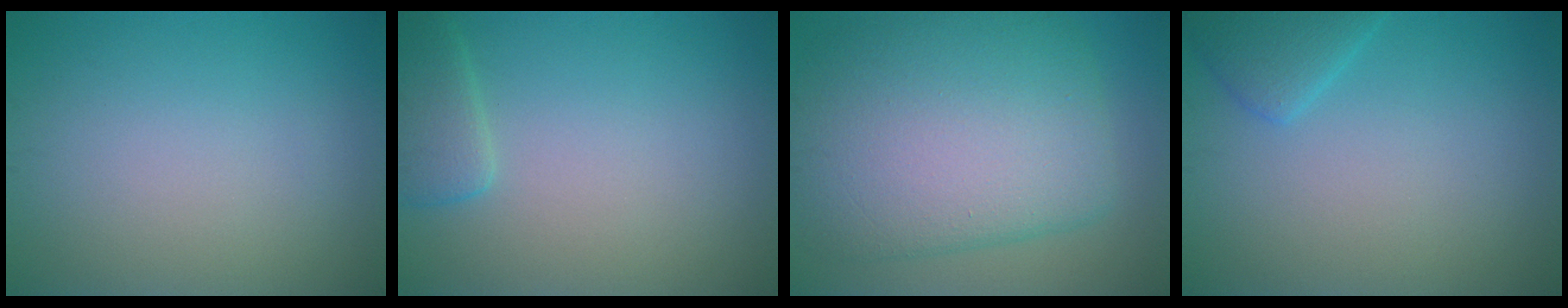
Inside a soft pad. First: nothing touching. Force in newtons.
{"total": 2.4, "press": 2.4, "slide": 0.2}
{"total": 11.6, "press": 11.6, "slide": 0.5}
{"total": 2.2, "press": 2.2, "slide": 0.1}